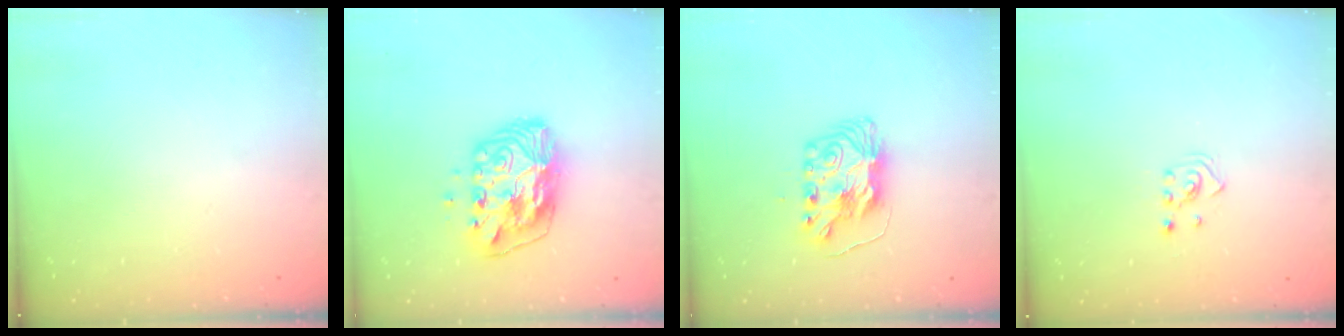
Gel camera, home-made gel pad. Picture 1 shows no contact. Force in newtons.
{"total": 11.0, "press": 11.0, "slide": 0.5}
{"total": 9.0, "press": 9.0, "slide": 0.6}
{"total": 2.1, "press": 2.1, "slide": 0.3}